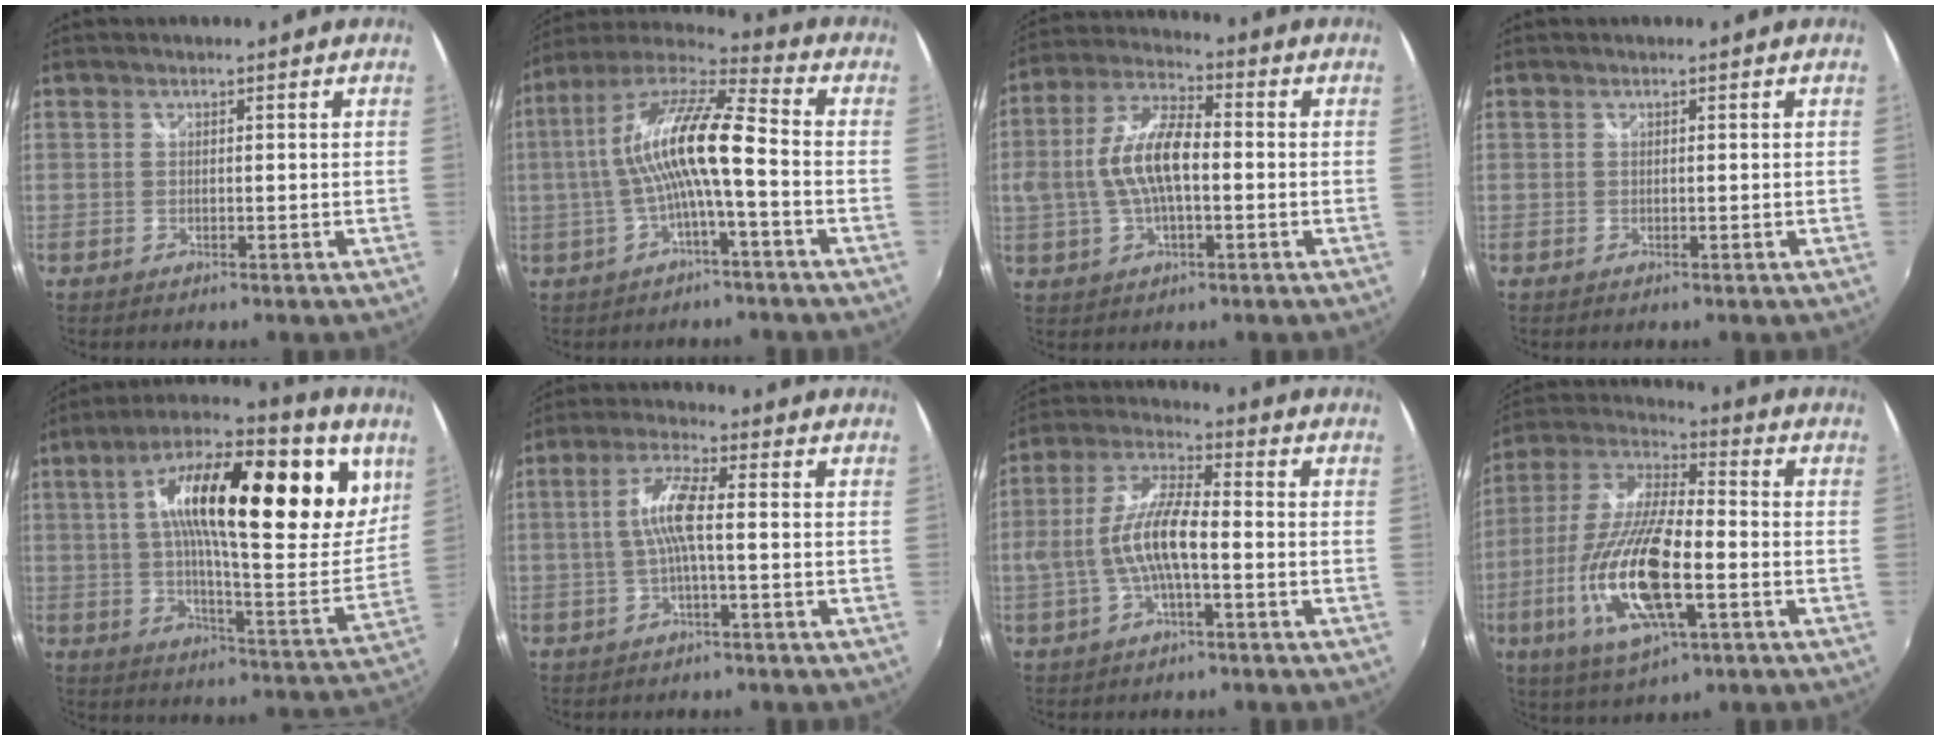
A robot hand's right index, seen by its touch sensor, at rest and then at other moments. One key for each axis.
{"total": 13.5, "fx": -1.5, "fy": 2.0, "fz": 13.2, "tx": -0.250, "ty": 0.015, "tz": -0.028}
{"total": 11.2, "fx": -1.0, "fy": 4.6, "fz": 10.2, "tx": -0.208, "ty": 0.009, "tz": -0.017}
{"total": 0.0}
{"total": 28.2, "fx": 9.5, "fy": 8.9, "fz": 25.0, "tx": -0.401, "ty": 0.026, "tz": 0.136}
{"total": 6.5, "fx": -0.7, "fy": 0.6, "fz": 6.5, "tx": -0.136, "ty": 0.008, "tz": -0.011}
{"total": 10.7, "fx": -2.2, "fy": 2.7, "fz": 10.2, "tx": -0.208, "ty": 0.005, "tz": -0.037}
{"total": 20.0, "fx": -6.1, "fy": 6.2, "fz": 18.0, "tx": -0.367, "ty": -0.027, "tz": -0.116}